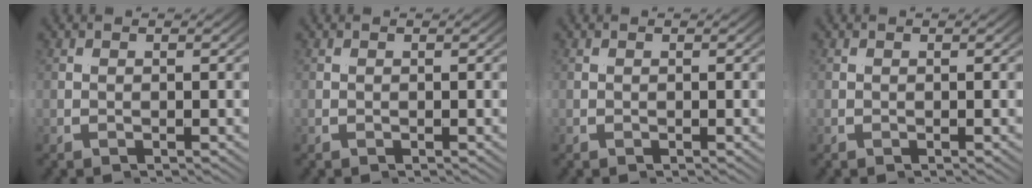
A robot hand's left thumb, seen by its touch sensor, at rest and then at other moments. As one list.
[{"total": 0.0}, {"total": 0.0}, {"total": 0.0}]